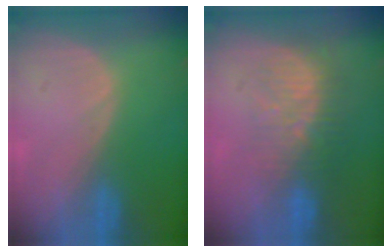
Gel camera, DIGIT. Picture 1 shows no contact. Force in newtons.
{"total": 8.0, "press": 7.5, "slide": 2.5}